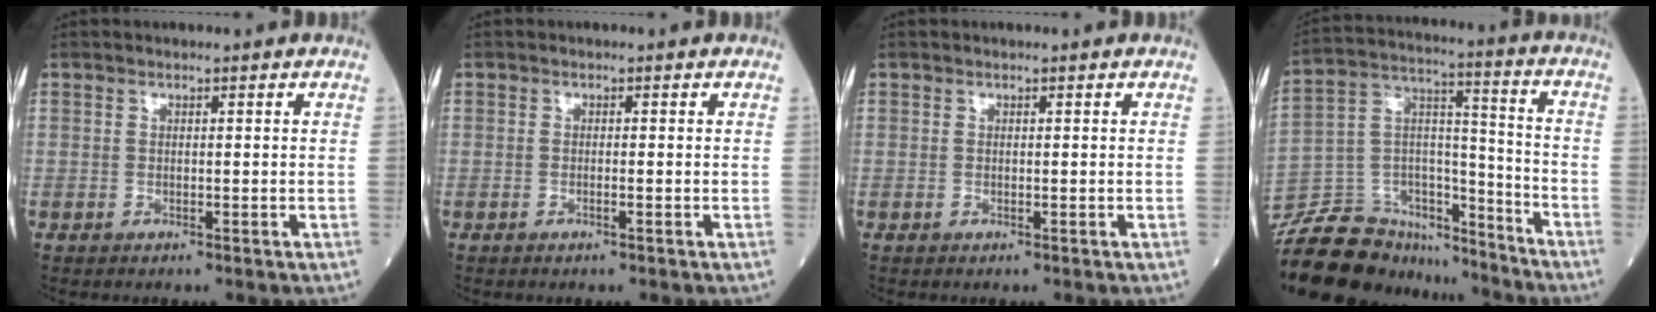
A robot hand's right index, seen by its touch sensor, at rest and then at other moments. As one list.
[{"total": 0.5, "force": [-0.3, -0.1, 0.4], "torque": [-0.007, 0.001, -0.007]}, {"total": 0.0}, {"total": 21.4, "force": [-19.0, 7.0, 6.7], "torque": [-0.148, 0.033, -0.317]}]